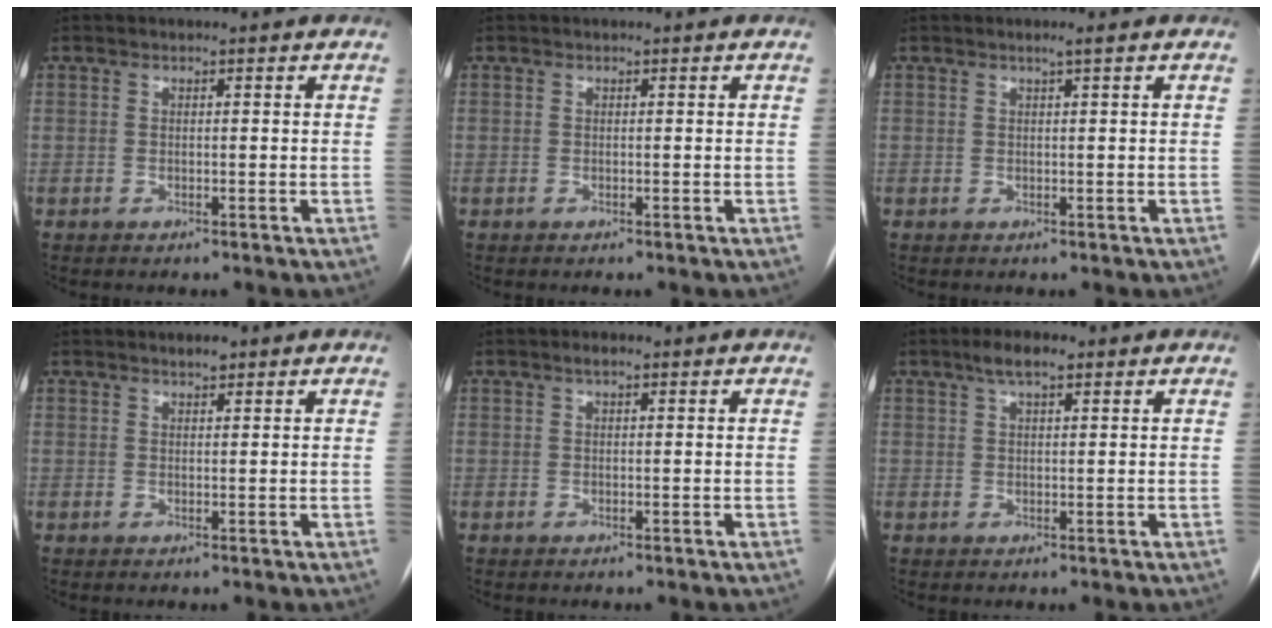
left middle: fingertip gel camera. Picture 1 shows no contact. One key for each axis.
{"total": 0.0}
{"total": 0.9, "fx": 0.5, "fy": -0.2, "fz": 0.6, "tx": -0.017, "ty": -0.001, "tz": 0.014}
{"total": 1.3, "fx": 1.1, "fy": 0.4, "fz": 0.7, "tx": -0.014, "ty": 0.003, "tz": 0.019}
{"total": 1.1, "fx": 0.6, "fy": 0.3, "fz": 0.9, "tx": -0.017, "ty": 0.008, "tz": 0.010}
{"total": 3.9, "fx": 2.5, "fy": 1.1, "fz": 2.8, "tx": -0.056, "ty": 0.014, "tz": 0.044}